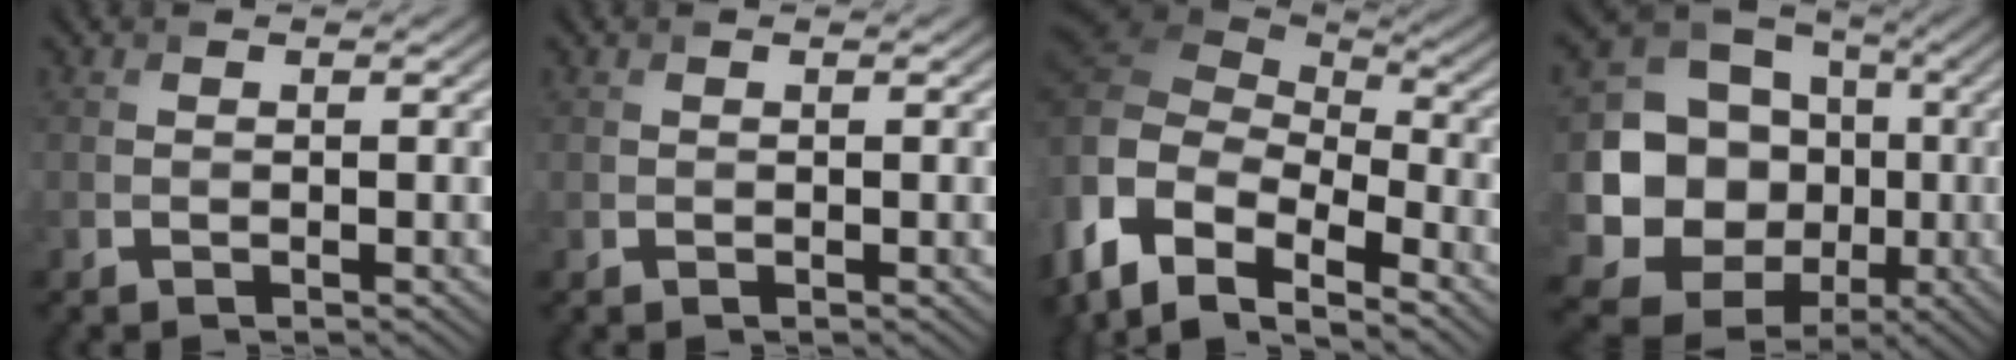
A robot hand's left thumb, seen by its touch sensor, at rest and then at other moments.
{"total": 0.0}
{"total": 13.2, "force": [-4.2, 8.3, 9.4], "torque": [-0.237, -0.027, -0.052]}
{"total": 21.2, "force": [-1.6, 18.9, 9.5], "torque": [-0.249, -0.006, -0.026]}